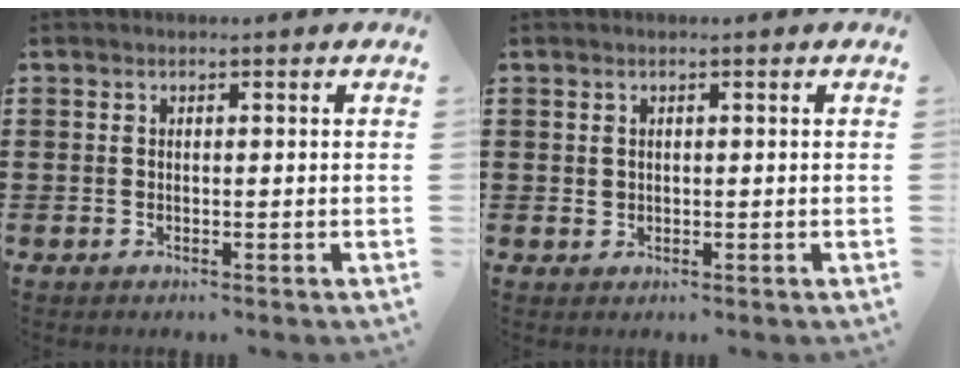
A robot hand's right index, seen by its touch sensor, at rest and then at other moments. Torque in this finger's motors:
{"motor_torque": [-0.26, 0.29, 0.00, 0.01]}